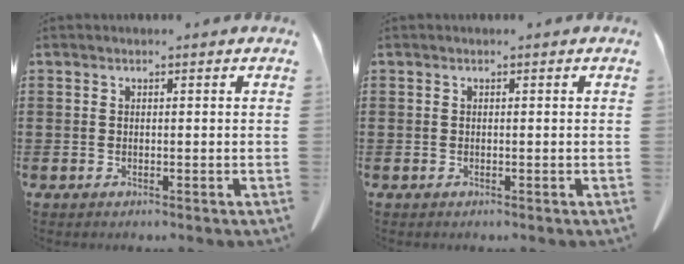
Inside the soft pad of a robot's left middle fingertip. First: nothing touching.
{"total": 0.0}